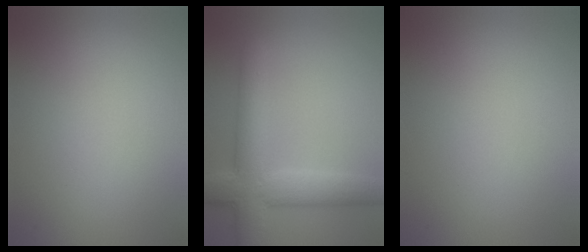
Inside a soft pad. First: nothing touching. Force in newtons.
{"total": 6.8, "press": 6.8, "slide": 0.2}
{"total": 0.0}